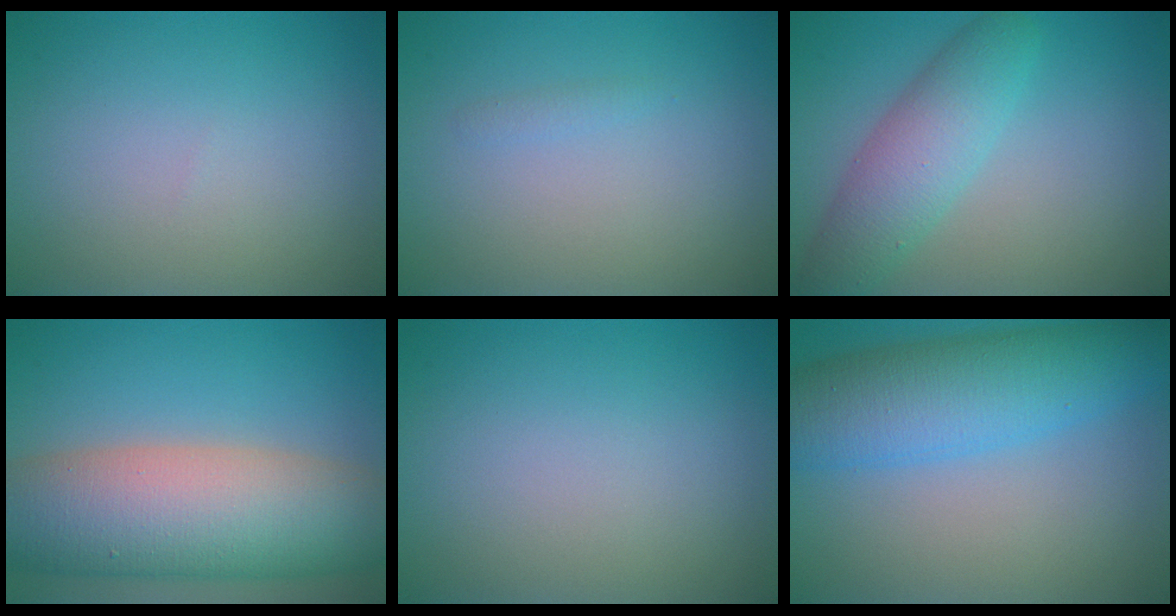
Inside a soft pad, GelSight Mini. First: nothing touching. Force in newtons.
{"total": 0.6, "press": 0.6, "slide": 0.0}
{"total": 5.2, "press": 5.2, "slide": 0.2}
{"total": 12.9, "press": 12.9, "slide": 0.5}
{"total": 0.0}
{"total": 8.2, "press": 8.2, "slide": 0.4}